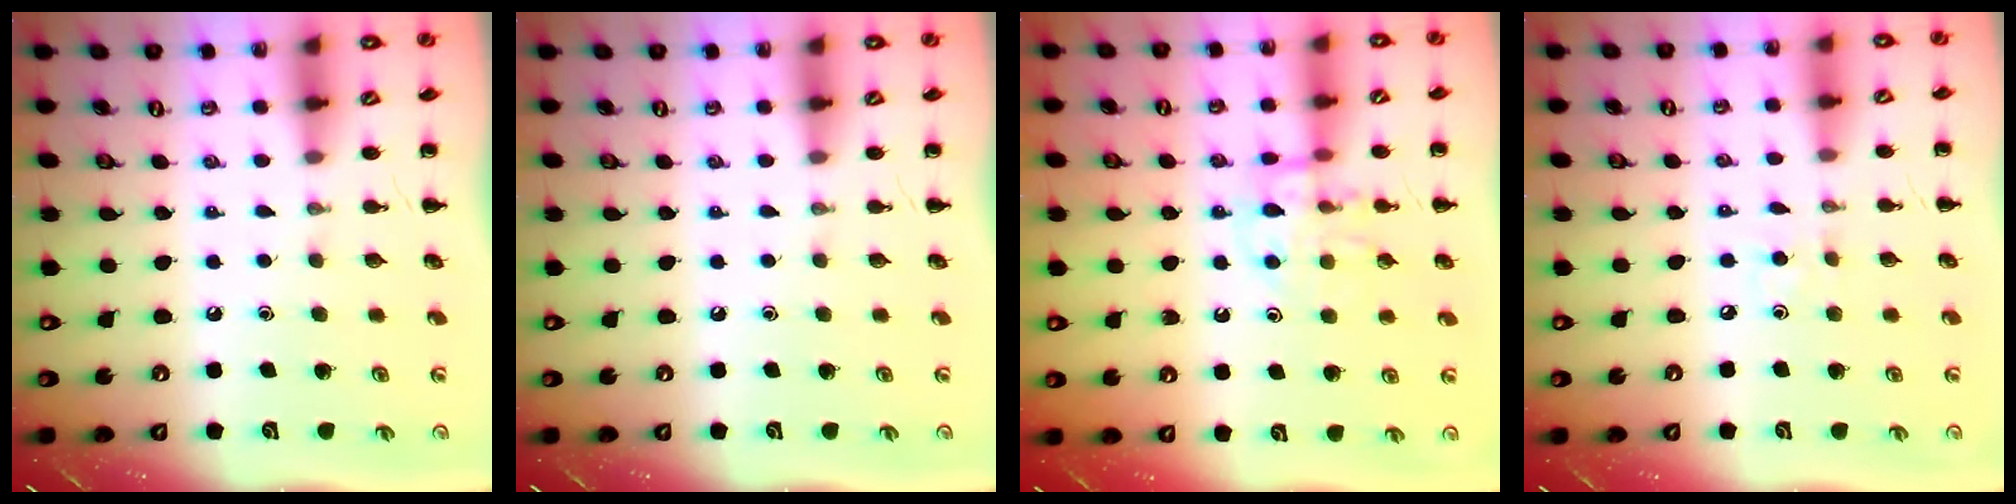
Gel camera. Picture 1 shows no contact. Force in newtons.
{"total": 0.0}
{"total": 12.1, "press": 12.1, "slide": 1.3}
{"total": 2.5, "press": 2.3, "slide": 0.8}